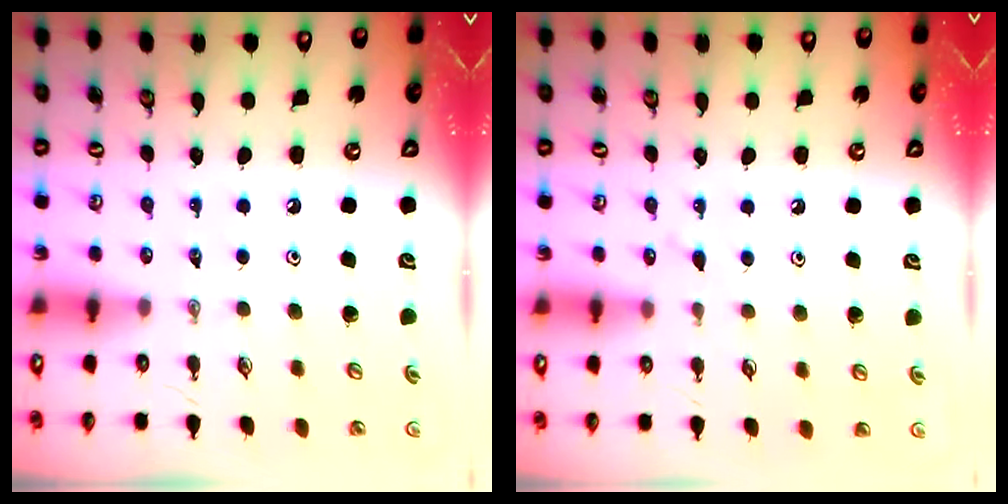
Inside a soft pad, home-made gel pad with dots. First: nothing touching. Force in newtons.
{"total": 7.3, "press": 7.3, "slide": 0.7}